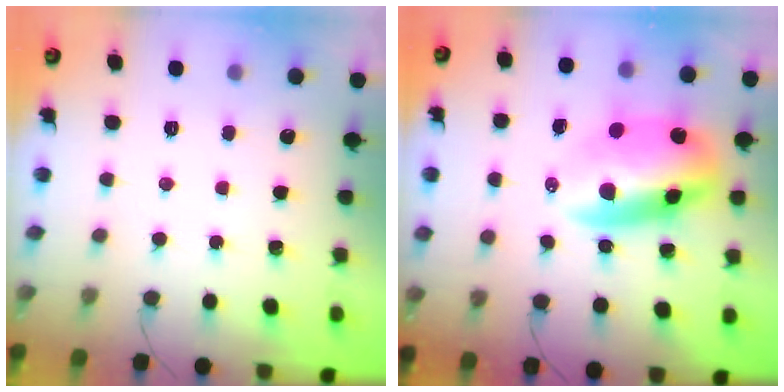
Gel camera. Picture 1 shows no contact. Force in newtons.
{"total": 12.3, "press": 12.0, "slide": 2.9}